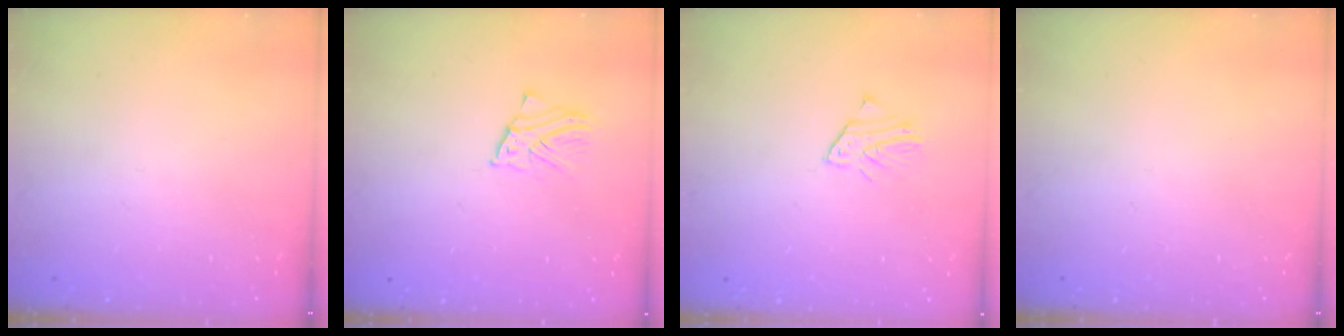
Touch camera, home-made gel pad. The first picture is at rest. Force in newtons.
{"total": 3.3, "press": 3.3, "slide": 0.1}
{"total": 2.3, "press": 2.3, "slide": 0.1}
{"total": 0.0}